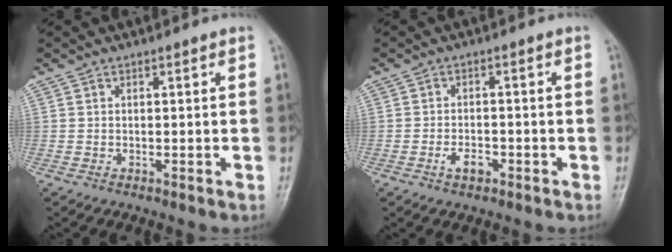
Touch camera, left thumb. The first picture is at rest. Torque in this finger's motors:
{"motor_torque": [-0.14, 0.27, 0.20, 0.11, 0.02]}